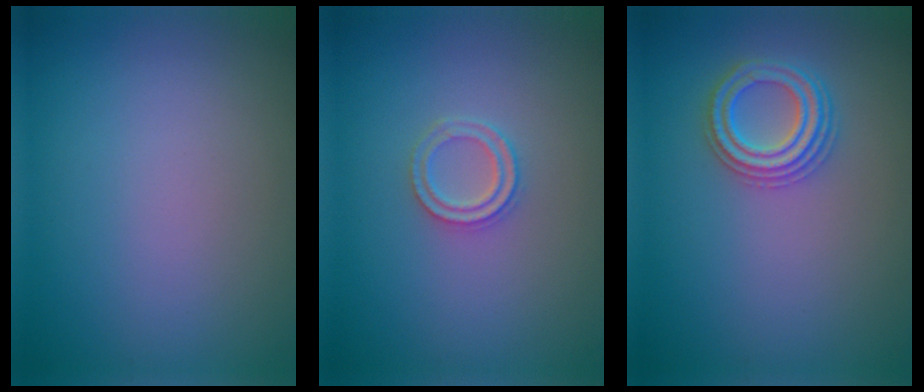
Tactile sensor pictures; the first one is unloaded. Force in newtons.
{"total": 2.0, "press": 1.9, "slide": 0.4}
{"total": 2.9, "press": 2.9, "slide": 0.5}